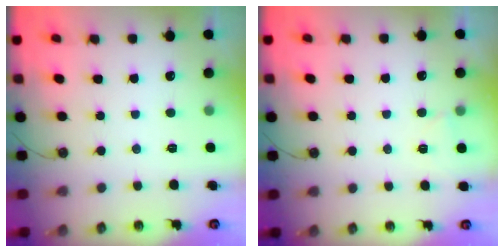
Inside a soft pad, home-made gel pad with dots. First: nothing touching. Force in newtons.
{"total": 1.8, "press": 1.6, "slide": 0.8}